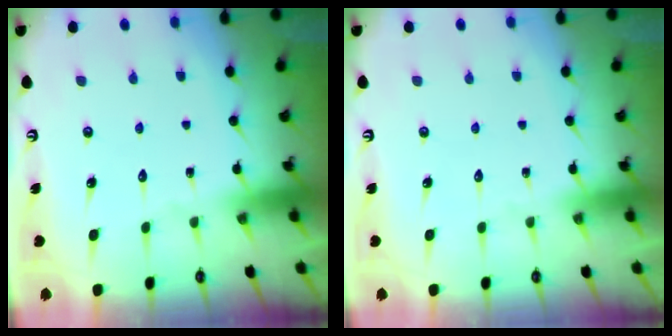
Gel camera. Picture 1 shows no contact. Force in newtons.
{"total": 0.0}